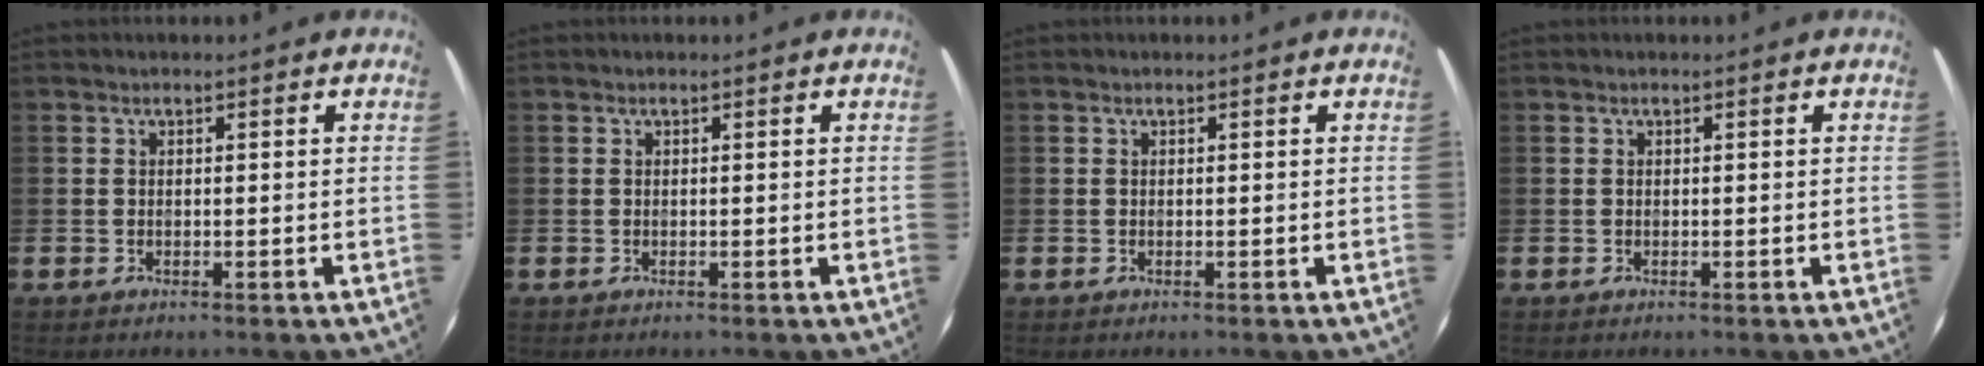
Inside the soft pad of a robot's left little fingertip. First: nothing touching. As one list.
[{"total": 0.0}, {"total": 0.0}, {"total": 0.0}]